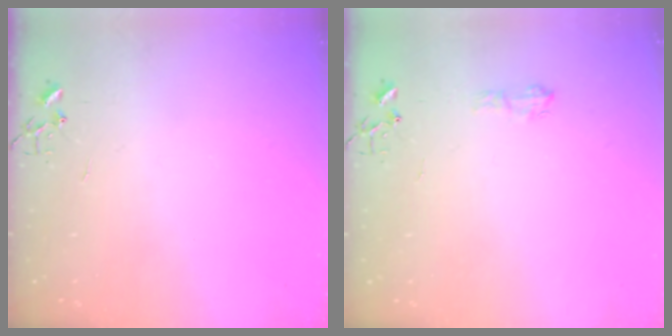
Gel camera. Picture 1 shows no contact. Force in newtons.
{"total": 6.3, "press": 6.3, "slide": 0.8}